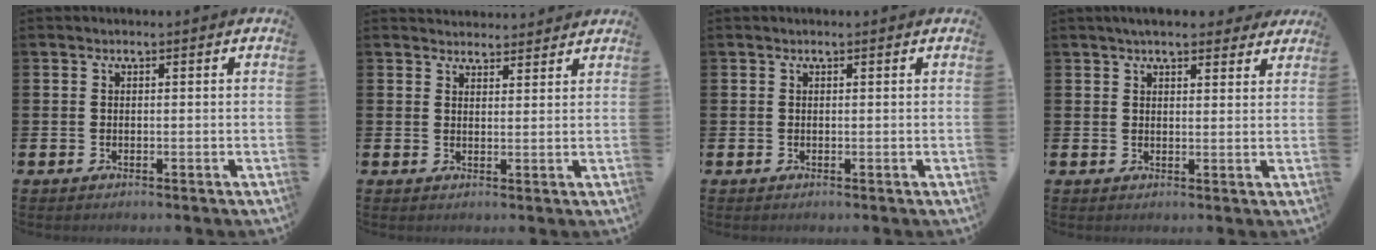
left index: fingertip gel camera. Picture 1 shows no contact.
{"total": 3.0, "force": [2.9, 0.7, -0.2], "torque": [0.008, -0.017, 0.051]}
{"total": 0.0}
{"total": 4.4, "force": [4.0, 1.2, 1.5], "torque": [-0.026, -0.013, 0.071]}